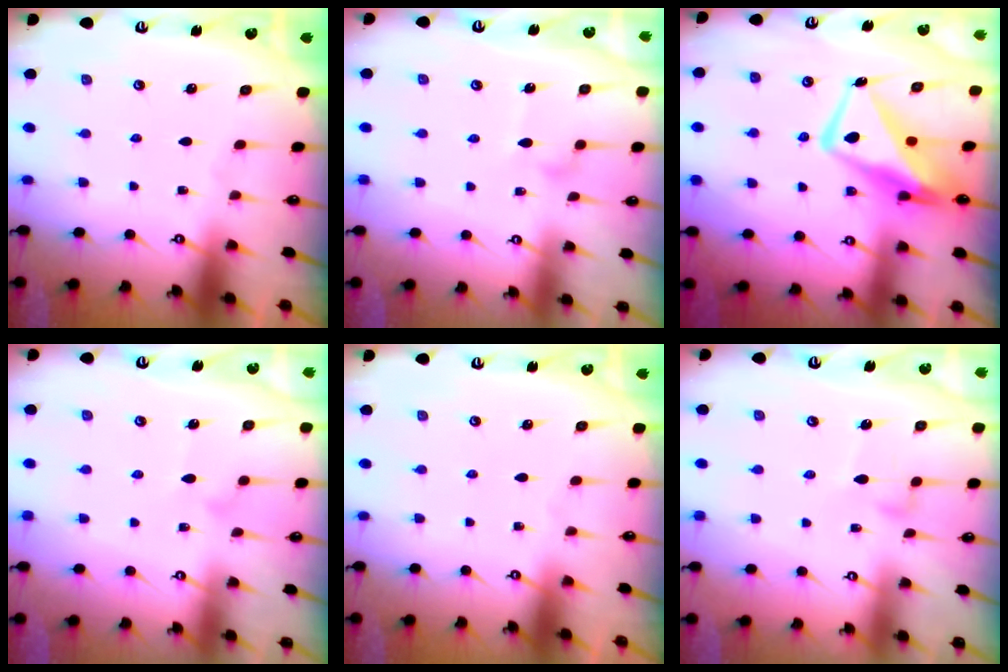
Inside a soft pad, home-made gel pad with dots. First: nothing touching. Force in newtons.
{"total": 8.4, "press": 8.4, "slide": 0.3}
{"total": 11.5, "press": 11.4, "slide": 1.0}
{"total": 7.4, "press": 7.4, "slide": 0.4}
{"total": 0.0}
{"total": 3.5, "press": 3.5, "slide": 0.1}